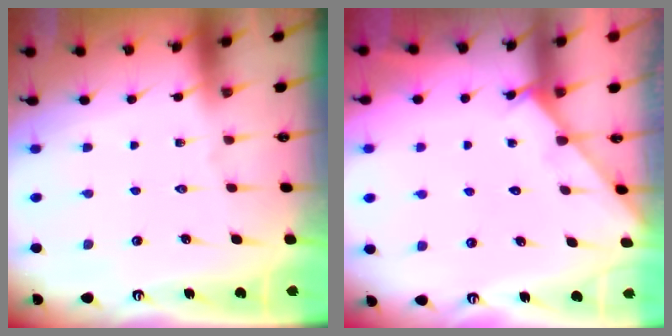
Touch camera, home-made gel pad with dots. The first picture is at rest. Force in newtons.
{"total": 1.3, "press": 1.3, "slide": 0.1}